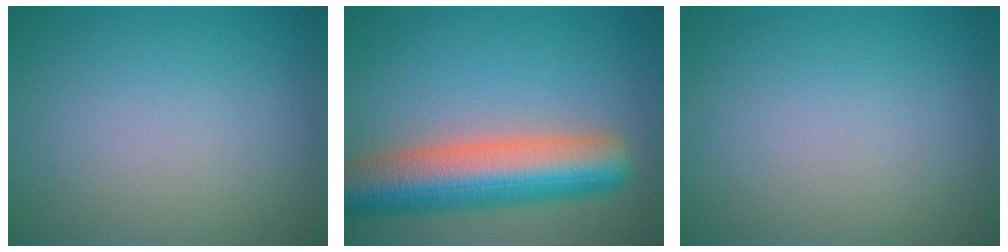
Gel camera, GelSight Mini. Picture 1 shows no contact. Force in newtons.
{"total": 9.8, "press": 9.8, "slide": 0.5}
{"total": 0.0}